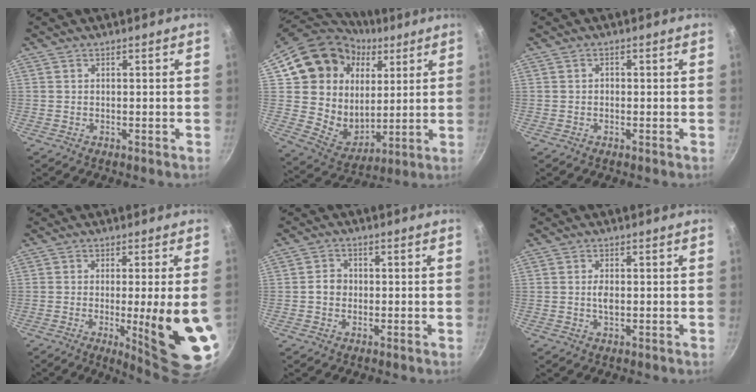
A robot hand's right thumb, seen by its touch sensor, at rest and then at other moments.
{"total": 21.1, "force": [8.4, 17.2, 8.8], "torque": [-0.131, -0.014, 0.161]}
{"total": 0.7, "force": [-0.3, 0.6, 0.3], "torque": [-0.003, 0.003, -0.005]}
{"total": 14.4, "force": [-2.3, 1.7, 14.1], "torque": [-0.185, -0.014, -0.021]}
{"total": 3.0, "force": [-0.3, 2.6, 1.4], "torque": [-0.010, 0.010, -0.008]}
{"total": 2.2, "force": [-0.1, 1.2, 1.9], "torque": [-0.033, 0.002, -0.003]}